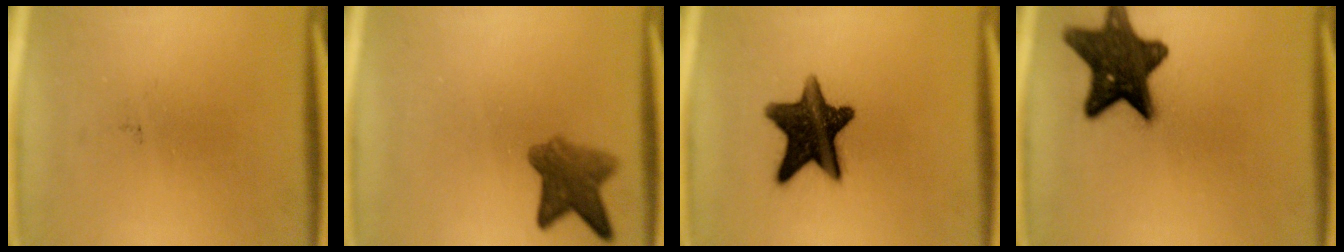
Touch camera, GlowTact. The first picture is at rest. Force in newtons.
{"total": 5.7}
{"total": 14.3}
{"total": 14.4}